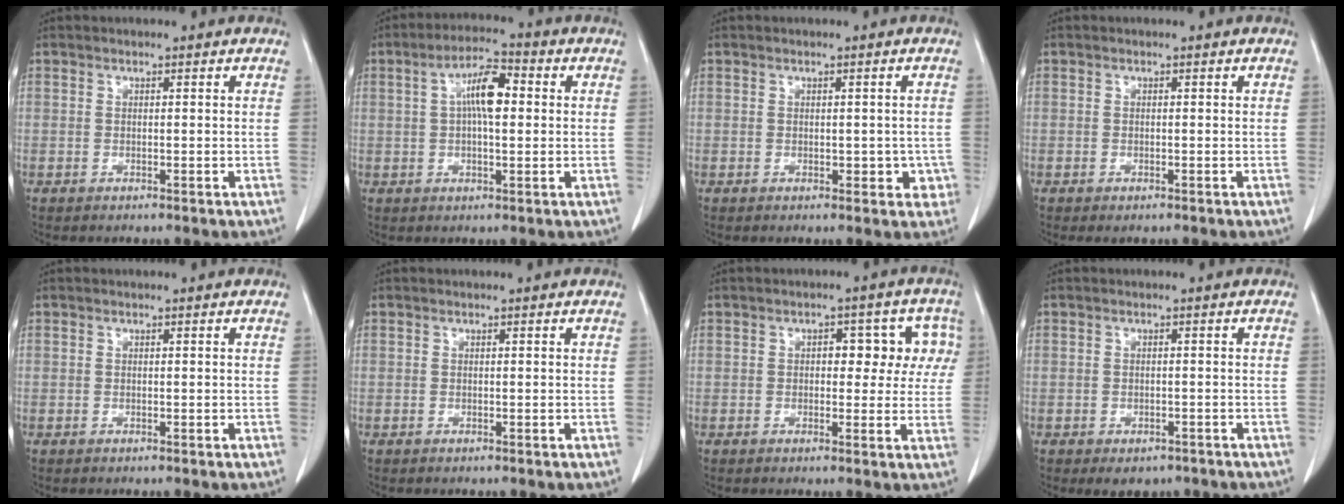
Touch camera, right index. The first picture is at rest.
{"total": 7.2, "force": [1.2, 2.0, 6.8], "torque": [-0.128, 0.018, 0.018]}
{"total": 3.1, "force": [-0.5, 2.1, 2.2], "torque": [-0.008, 0.007, 0.000]}
{"total": 0.8, "force": [-0.5, 0.3, 0.5], "torque": [-0.008, -0.001, -0.004]}
{"total": 0.0}
{"total": 0.0}
{"total": 6.9, "force": [1.3, 4.0, 5.4], "torque": [-0.047, 0.031, 0.015]}
{"total": 4.1, "force": [-3.0, 2.4, 1.6], "torque": [-0.009, 0.001, -0.033]}